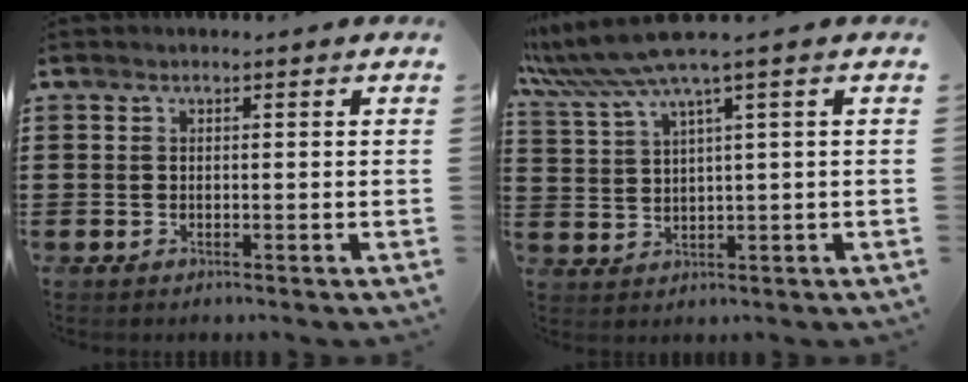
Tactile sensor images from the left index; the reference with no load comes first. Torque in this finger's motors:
{"motor_torque": [1.09, -1.04, 0.81, 0.21]}